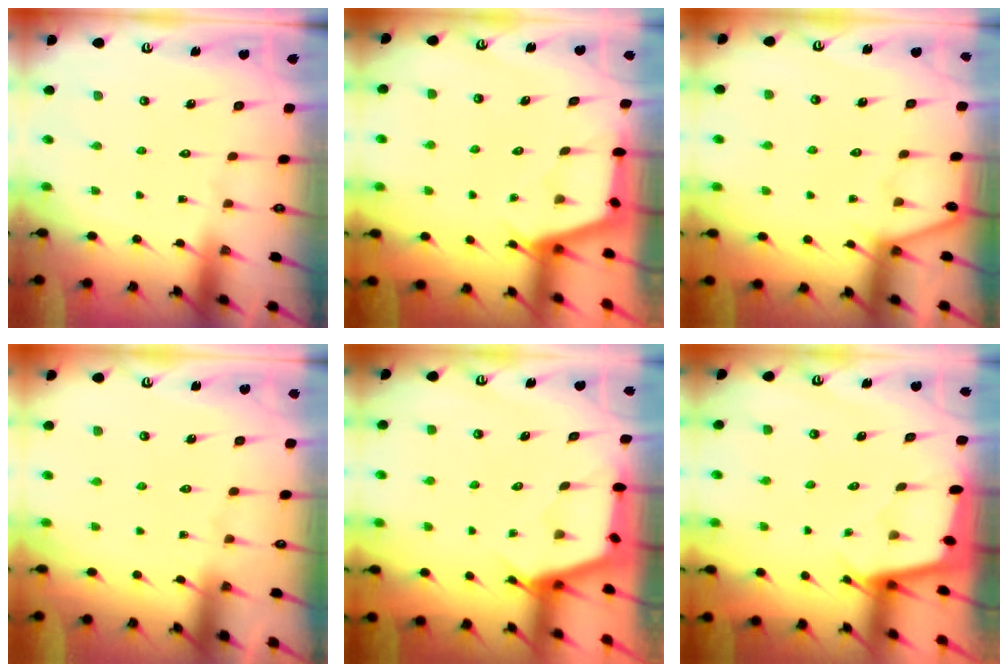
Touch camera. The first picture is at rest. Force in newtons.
{"total": 2.6, "press": 2.6, "slide": 0.3}
{"total": 2.9, "press": 2.9, "slide": 0.3}
{"total": 3.1, "press": 3.1, "slide": 0.5}
{"total": 2.5, "press": 2.5, "slide": 0.3}
{"total": 2.0, "press": 2.0, "slide": 0.2}